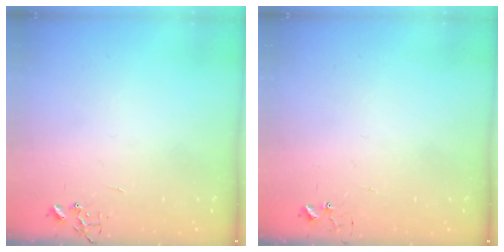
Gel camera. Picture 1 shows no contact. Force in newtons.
{"total": 4.8, "press": 4.8, "slide": 0.2}